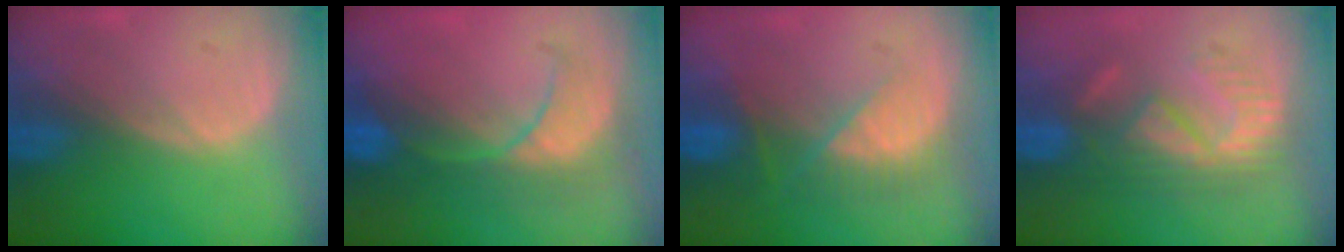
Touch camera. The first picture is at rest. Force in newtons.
{"total": 7.9, "press": 7.7, "slide": 1.6}
{"total": 7.5, "press": 6.7, "slide": 3.3}
{"total": 8.2, "press": 7.9, "slide": 2.4}